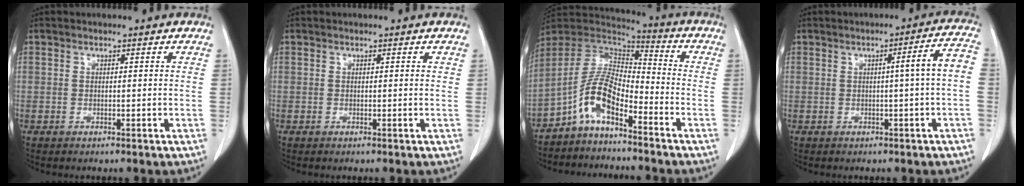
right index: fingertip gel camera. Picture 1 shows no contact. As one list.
[{"total": 0.0}, {"total": 9.1, "force": [-5.3, 3.2, 6.7], "torque": [-0.142, 0.025, -0.106]}, {"total": 5.1, "force": [-0.3, -0.5, 5.1], "torque": [-0.065, 0.011, -0.005]}]